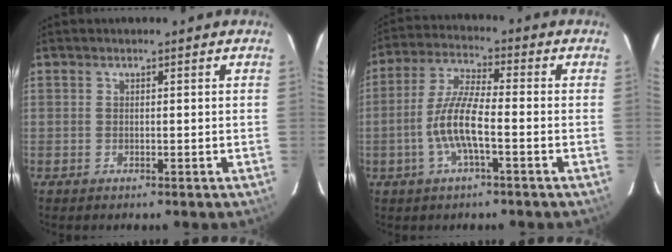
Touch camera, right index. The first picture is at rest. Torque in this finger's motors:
{"motor_torque": [1.59, -0.53, 0.81, 0.21]}